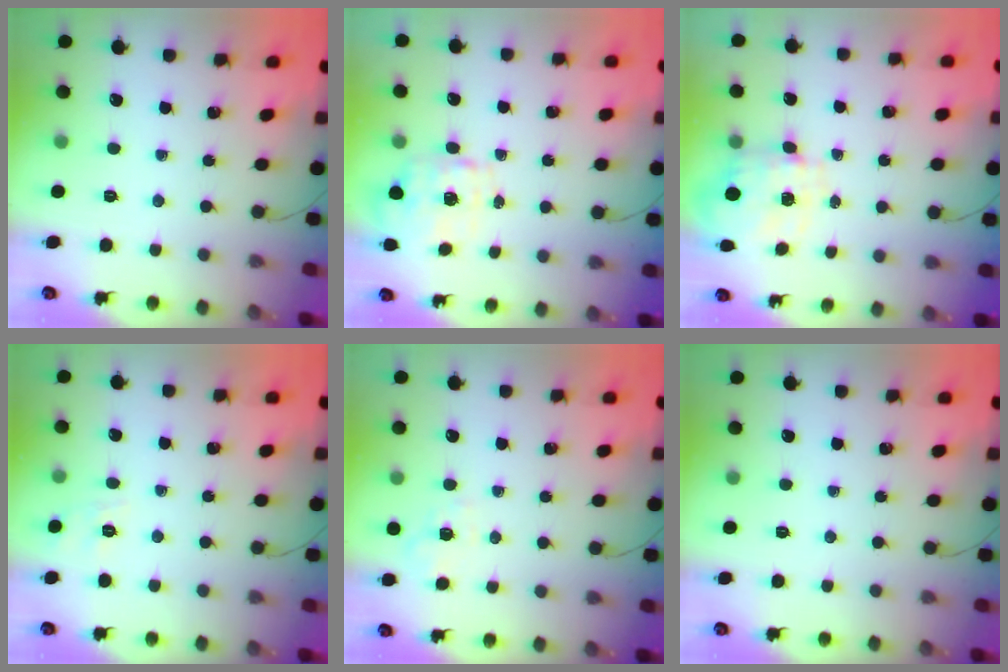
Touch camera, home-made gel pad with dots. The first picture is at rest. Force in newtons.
{"total": 1.6, "press": 1.5, "slide": 0.5}
{"total": 3.5, "press": 3.3, "slide": 1.0}
{"total": 2.2, "press": 1.1, "slide": 1.9}
{"total": 1.9, "press": 0.8, "slide": 1.8}
{"total": 0.0}